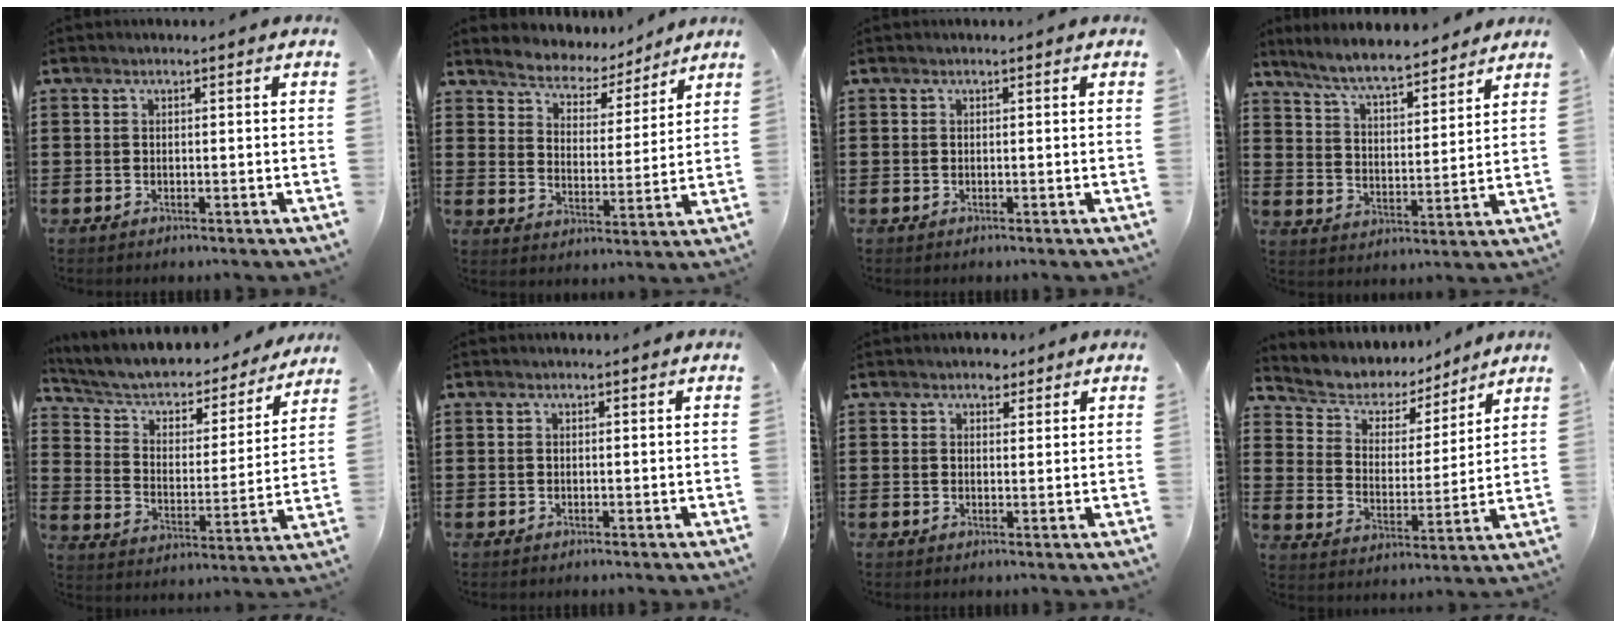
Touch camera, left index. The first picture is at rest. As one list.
[{"total": 4.7, "force": [4.6, 0.7, -0.5], "torque": [-0.021, -0.037, 0.075]}, {"total": 0.0}, {"total": 7.1, "force": [6.4, 0.7, 2.9], "torque": [-0.081, -0.028, 0.114]}, {"total": 4.4, "force": [3.2, 2.7, 1.7], "torque": [-0.055, -0.024, 0.045]}, {"total": 0.0}, {"total": 2.3, "force": [1.8, 1.3, 0.6], "torque": [-0.008, 0.004, 0.032]}, {"total": 5.5, "force": [4.8, 2.6, 0.5], "torque": [-0.046, -0.029, 0.081]}]